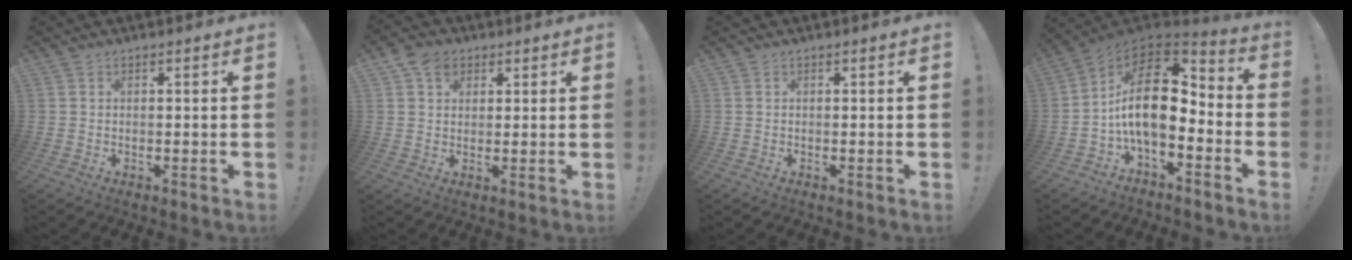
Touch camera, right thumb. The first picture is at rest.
{"total": 6.4, "force": [3.1, 4.8, 2.8], "torque": [-0.039, -0.006, 0.058]}
{"total": 0.0}
{"total": 18.5, "force": [1.3, 9.3, 15.9], "torque": [-0.282, 0.001, 0.026]}